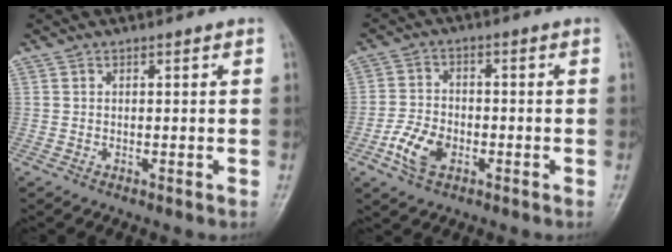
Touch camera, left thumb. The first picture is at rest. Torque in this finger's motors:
{"motor_torque": [-0.57, 0.71, 0.20, 0.20, 0.06]}